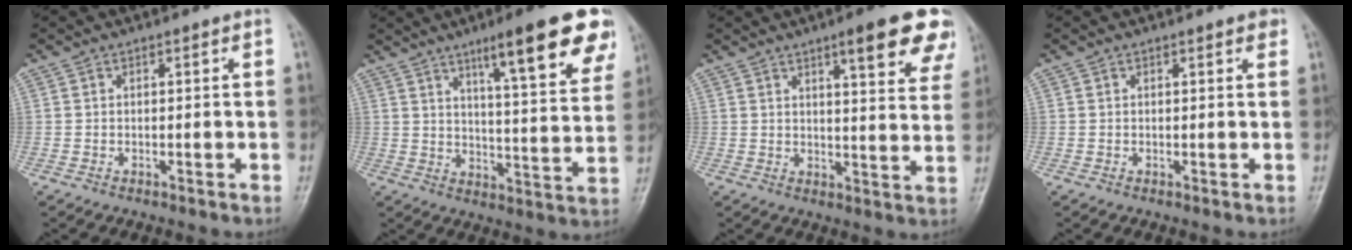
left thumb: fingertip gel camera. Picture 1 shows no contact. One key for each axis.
{"total": 17.9, "fx": 10.6, "fy": 3.2, "fz": 14.1, "tx": -0.163, "ty": -0.043, "tz": 0.151}
{"total": 13.6, "fx": 8.4, "fy": 3.2, "fz": 10.3, "tx": -0.099, "ty": -0.037, "tz": 0.098}
{"total": 1.5, "fx": 0.9, "fy": 0.6, "fz": 1.0, "tx": -0.009, "ty": -0.002, "tz": 0.008}